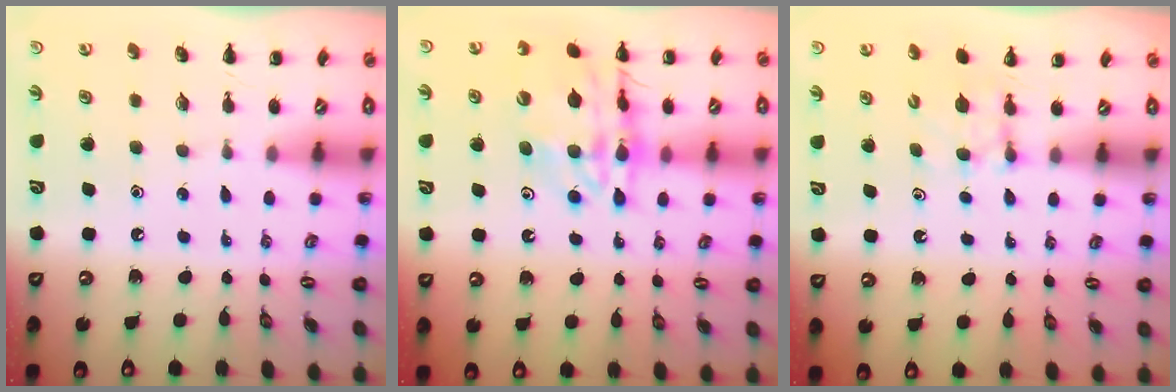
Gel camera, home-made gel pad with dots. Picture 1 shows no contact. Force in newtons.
{"total": 17.7, "press": 17.6, "slide": 1.6}
{"total": 4.9, "press": 4.7, "slide": 1.4}